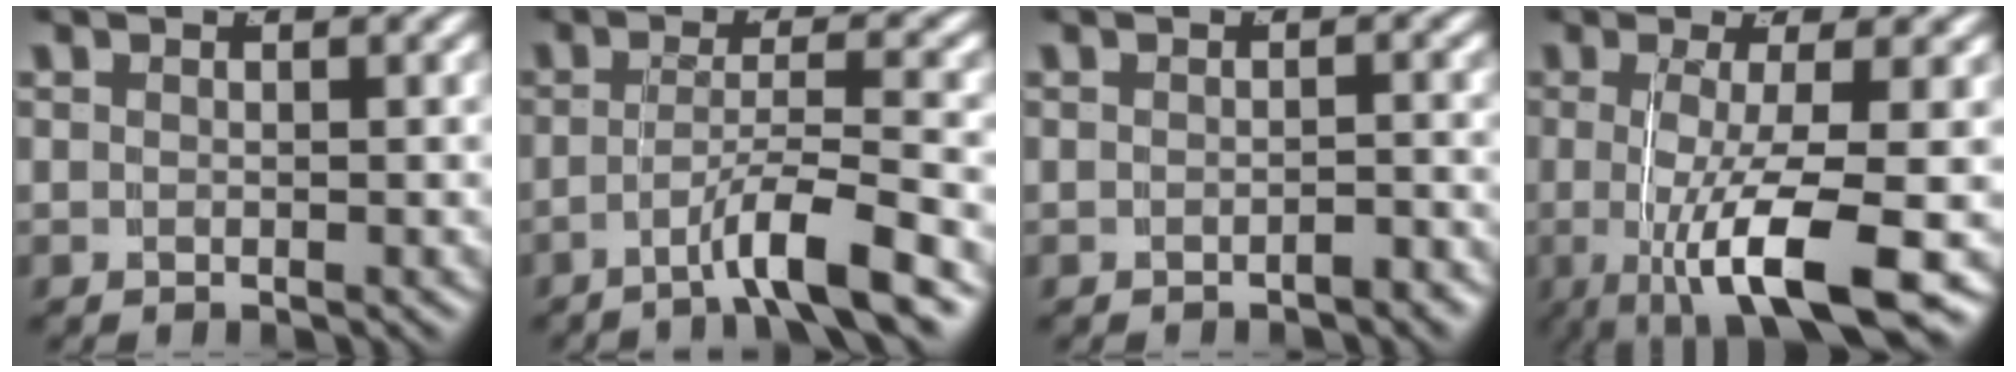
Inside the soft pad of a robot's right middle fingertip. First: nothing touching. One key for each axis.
{"total": 4.6, "fx": -2.9, "fy": -0.2, "fz": 3.5, "tx": -0.058, "ty": -0.006, "tz": -0.046}
{"total": 1.3, "fx": -1.3, "fy": -0.1, "fz": 0.1, "tx": 0.002, "ty": 0.003, "tz": -0.025}
{"total": 8.5, "fx": -2.7, "fy": 1.7, "fz": 7.8, "tx": -0.133, "ty": -0.018, "tz": -0.030}